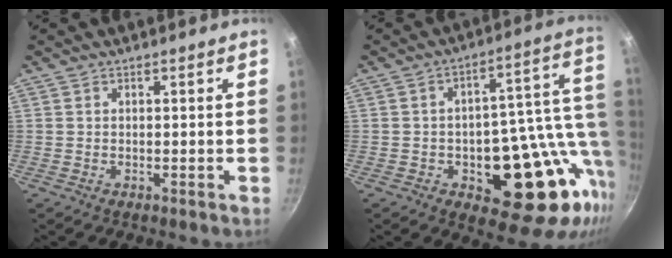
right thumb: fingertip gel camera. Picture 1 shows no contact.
{"total": 21.9, "force": [-3.2, 12.4, 17.8], "torque": [-0.176, 0.019, -0.036]}